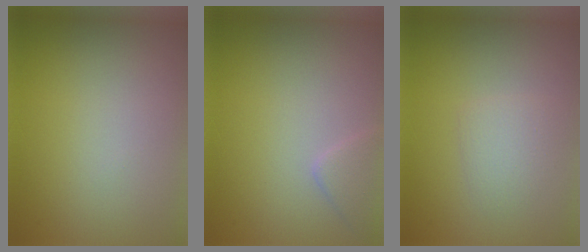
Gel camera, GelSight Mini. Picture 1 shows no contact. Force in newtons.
{"total": 1.6, "press": 1.6, "slide": 0.1}
{"total": 1.6, "press": 1.6, "slide": 0.1}